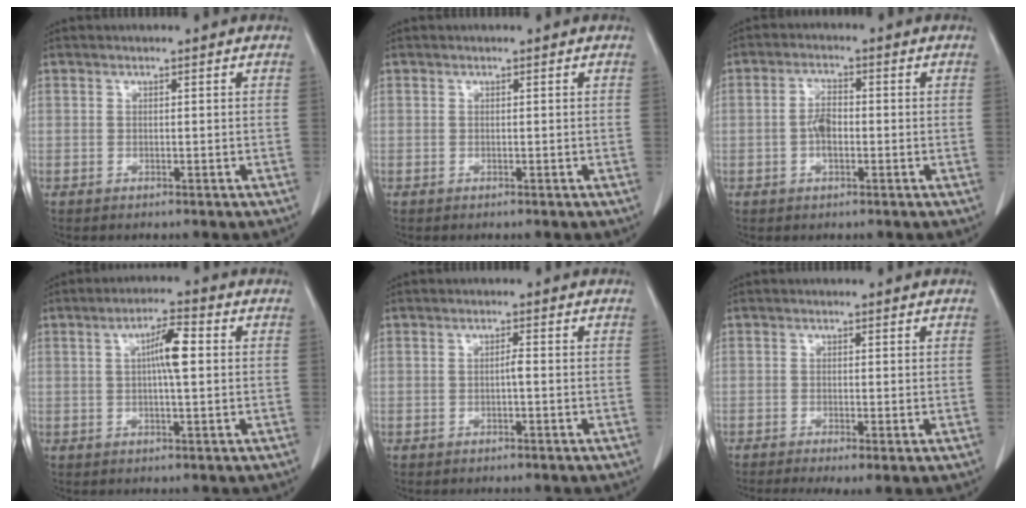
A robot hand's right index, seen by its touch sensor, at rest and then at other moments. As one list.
[{"total": 0.0}, {"total": 3.7, "force": [-0.6, 1.7, 3.2], "torque": [-0.066, 0.007, -0.013]}, {"total": 5.5, "force": [0.9, 0.7, 5.4], "torque": [-0.093, 0.009, 0.012]}, {"total": 0.9, "force": [-0.2, 0.0, 0.9], "torque": [-0.015, 0.002, -0.003]}, {"total": 3.7, "force": [-2.0, 0.9, 3.0], "torque": [-0.047, -0.014, -0.033]}]